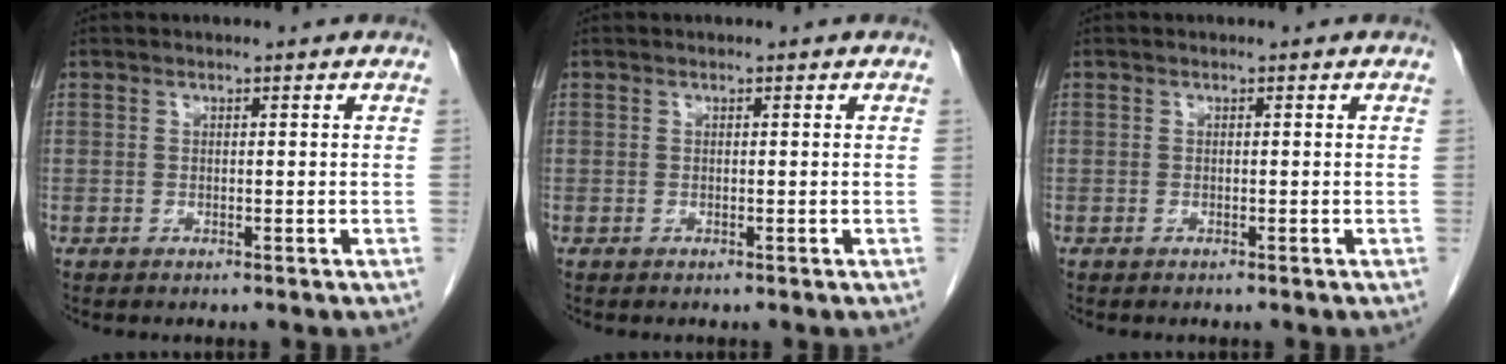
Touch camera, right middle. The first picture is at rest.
{"total": 0.0}
{"total": 0.0}